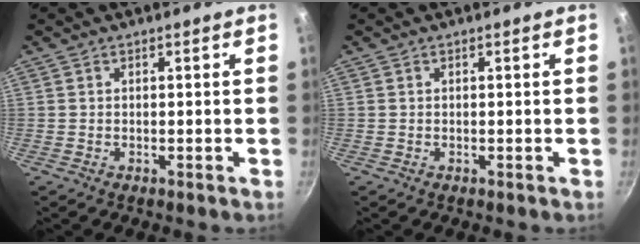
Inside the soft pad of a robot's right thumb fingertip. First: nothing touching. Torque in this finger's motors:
{"motor_torque": [0.00, 0.00, 0.06, 0.06, 0.03]}